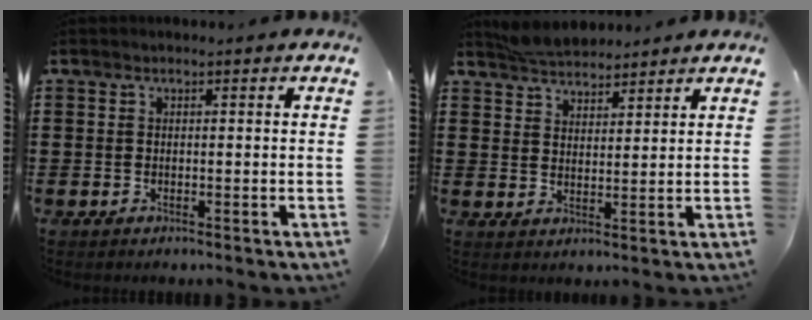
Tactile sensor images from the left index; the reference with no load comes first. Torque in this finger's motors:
{"motor_torque": [-1.60, -0.11, -0.42, -0.13]}